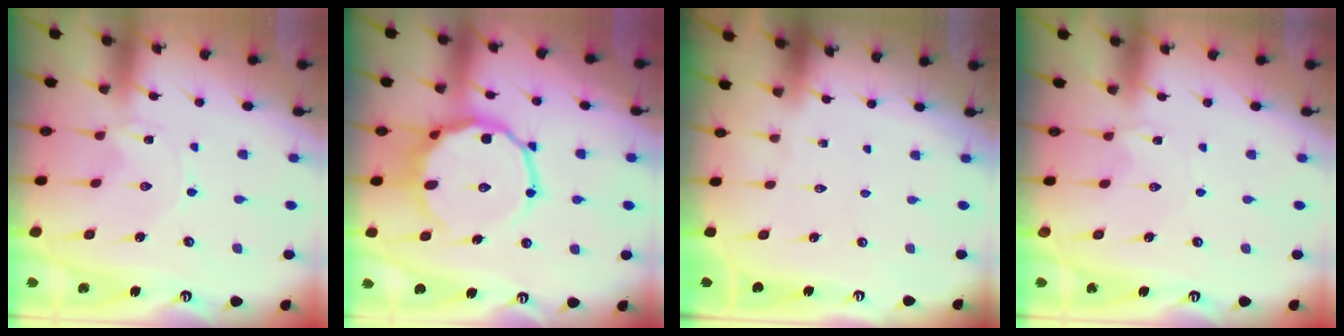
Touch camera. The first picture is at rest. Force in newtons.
{"total": 14.4, "press": 14.2, "slide": 2.5}
{"total": 0.0}
{"total": 2.1, "press": 2.1, "slide": 0.4}